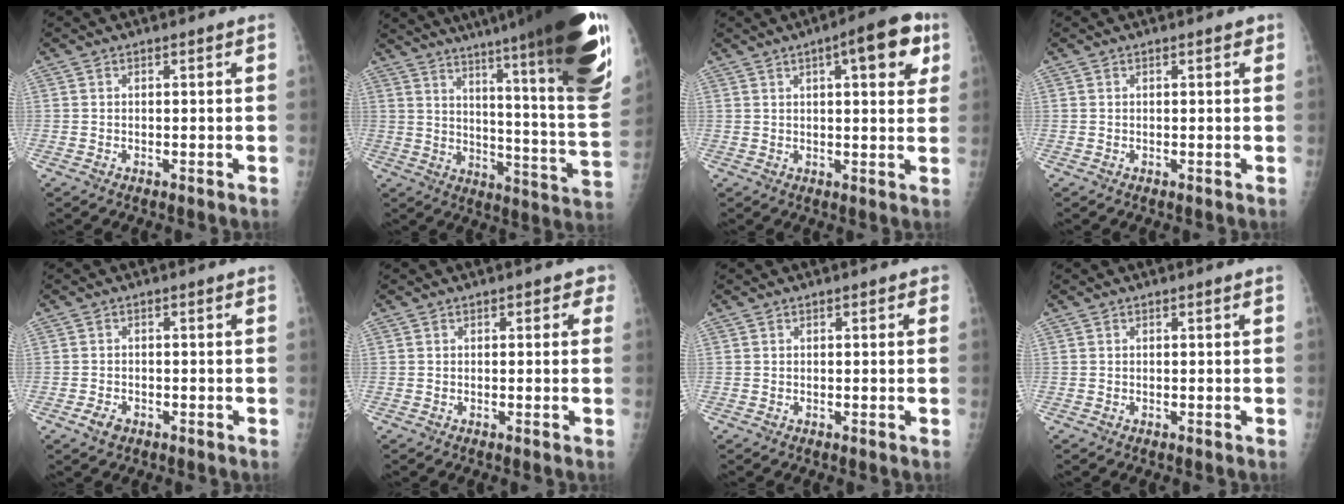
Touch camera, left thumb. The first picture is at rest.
{"total": 33.0, "force": [22.3, 3.0, 24.2], "torque": [-0.270, -0.105, 0.309]}
{"total": 11.2, "force": [4.7, 3.7, 9.5], "torque": [-0.098, -0.001, 0.053]}
{"total": 0.9, "force": [0.5, 0.4, 0.6], "torque": [-0.005, 0.001, 0.003]}
{"total": 2.2, "force": [-1.4, 1.4, 1.0], "torque": [-0.018, 0.003, -0.021]}
{"total": 2.0, "force": [0.7, 1.4, 1.2], "torque": [0.011, 0.004, 0.000]}
{"total": 0.9, "force": [0.3, 0.5, 0.6], "torque": [0.000, 0.002, 0.000]}
{"total": 0.0}